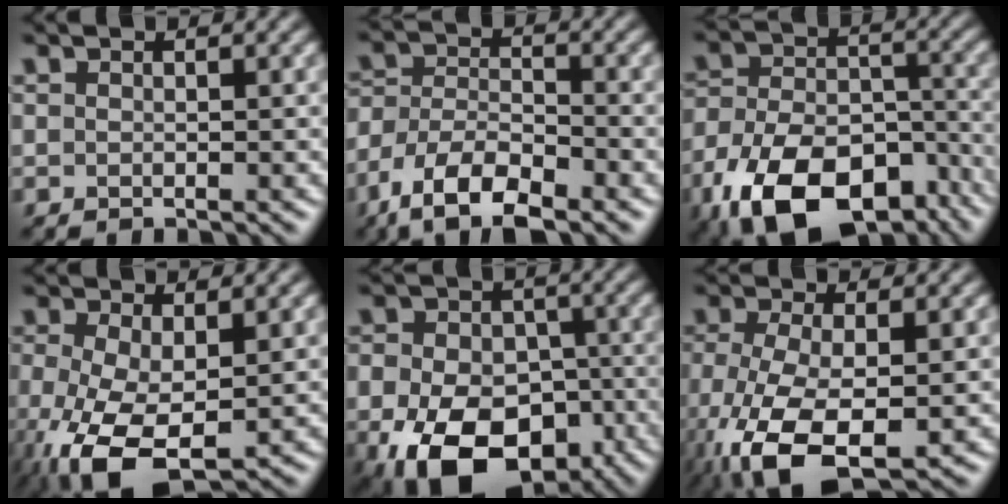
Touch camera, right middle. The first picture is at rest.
{"total": 8.4, "force": [-5.6, 3.5, 5.3], "torque": [-0.101, -0.006, -0.107]}
{"total": 14.1, "force": [-8.5, 7.8, 8.1], "torque": [-0.174, -0.027, -0.137]}
{"total": 8.1, "force": [-2.5, 3.8, 6.7], "torque": [-0.154, -0.022, -0.044]}
{"total": 14.8, "force": [-5.9, 9.8, 9.4], "torque": [-0.163, -0.042, -0.096]}
{"total": 9.4, "force": [-4.1, 4.0, 7.5], "torque": [-0.170, -0.025, -0.072]}